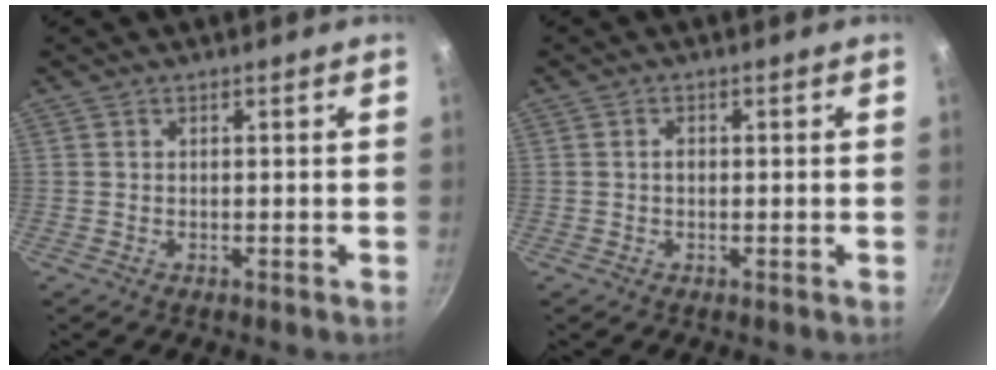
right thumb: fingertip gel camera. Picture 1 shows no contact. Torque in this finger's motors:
{"motor_torque": [0.12, 0.32, 0.45, 0.07, 0.03]}